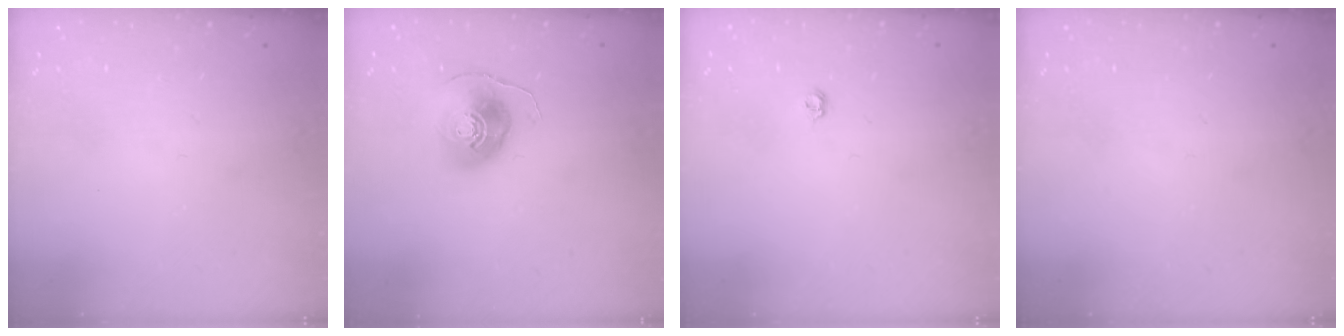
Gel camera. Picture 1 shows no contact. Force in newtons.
{"total": 8.9, "press": 8.9, "slide": 0.8}
{"total": 4.7, "press": 4.7, "slide": 0.8}
{"total": 0.0}